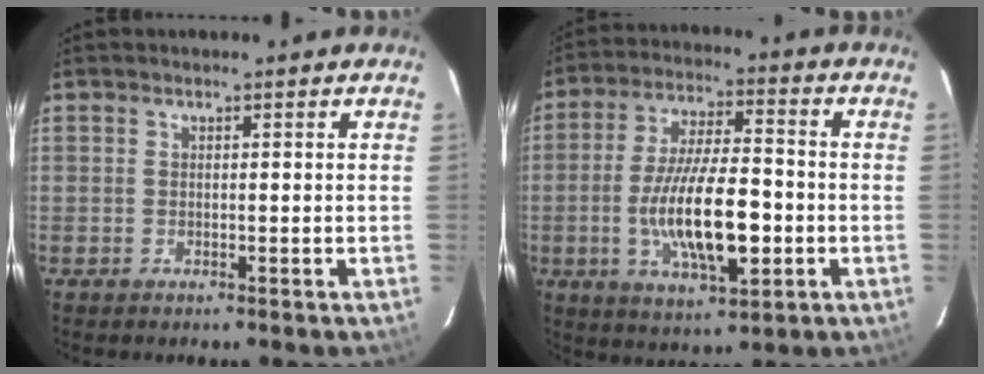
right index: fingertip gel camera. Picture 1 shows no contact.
{"total": 15.4, "force": [-3.5, 5.1, 14.1], "torque": [-0.269, -0.012, -0.054]}